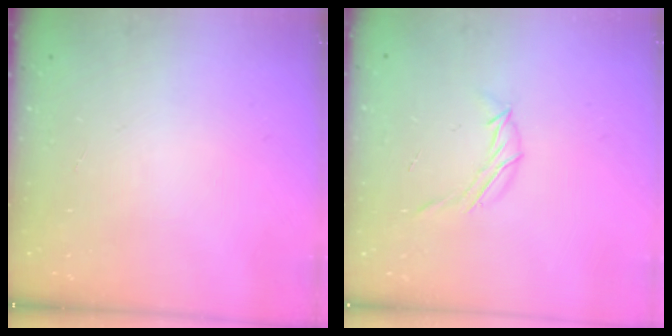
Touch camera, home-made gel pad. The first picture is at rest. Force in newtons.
{"total": 5.5, "press": 5.4, "slide": 1.2}